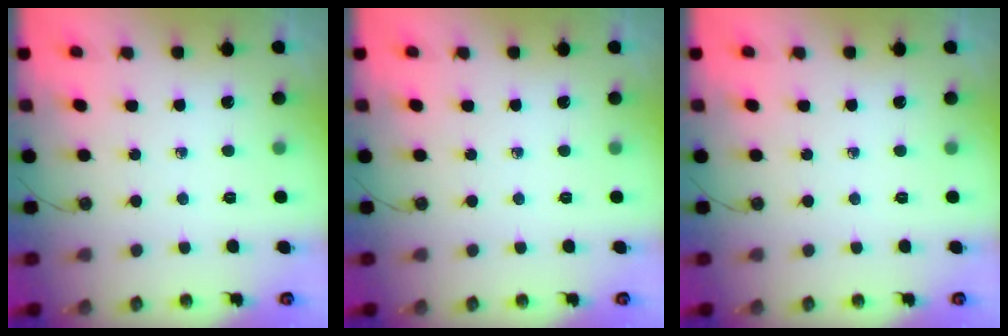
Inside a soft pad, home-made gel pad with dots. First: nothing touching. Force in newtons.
{"total": 0.0}
{"total": 0.0}